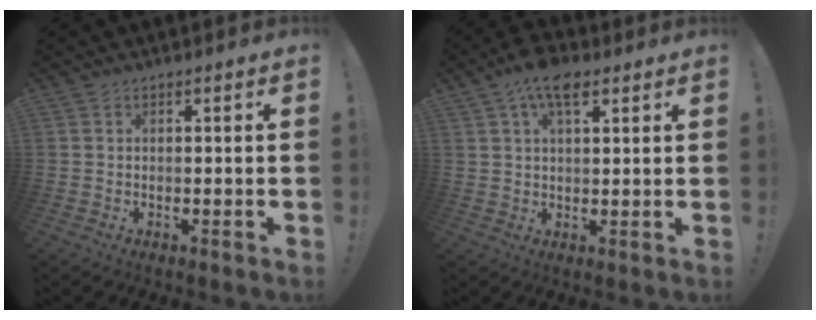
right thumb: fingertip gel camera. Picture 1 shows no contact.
{"total": 8.8, "force": [4.9, 3.9, 6.2], "torque": [-0.109, -0.012, 0.089]}